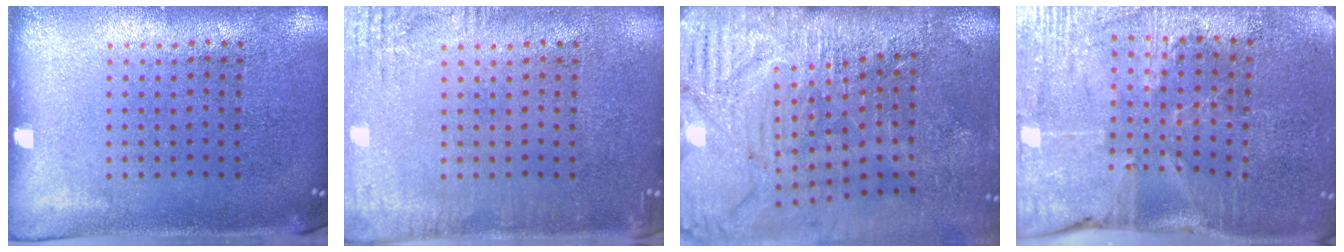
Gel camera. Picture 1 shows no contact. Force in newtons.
{"total": 2.7, "press": 2.7, "slide": 0.2}
{"total": 4.7, "press": 4.0, "slide": 2.5}
{"total": 3.2, "press": 3.1, "slide": 0.4}